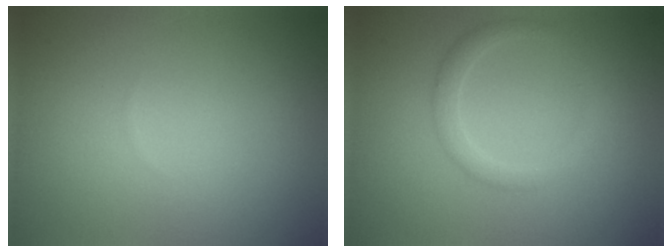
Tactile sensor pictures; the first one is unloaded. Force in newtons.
{"total": 1.8, "press": 1.8, "slide": 0.2}